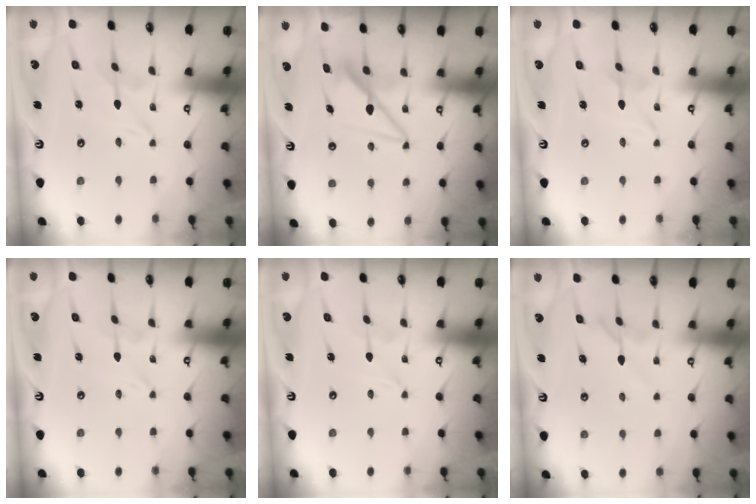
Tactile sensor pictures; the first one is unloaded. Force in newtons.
{"total": 8.3, "press": 8.3, "slide": 0.5}
{"total": 1.0, "press": 1.0, "slide": 0.2}
{"total": 0.0}
{"total": 0.0}
{"total": 3.9, "press": 3.9, "slide": 0.4}